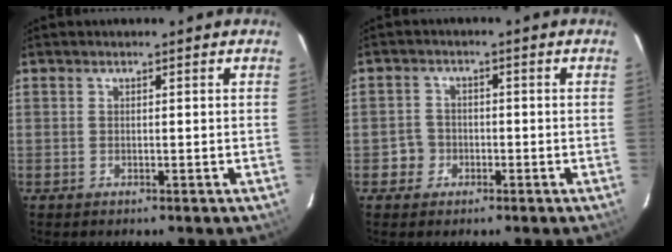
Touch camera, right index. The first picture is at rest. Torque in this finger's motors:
{"motor_torque": [-0.43, 0.01, -1.05, -0.21]}